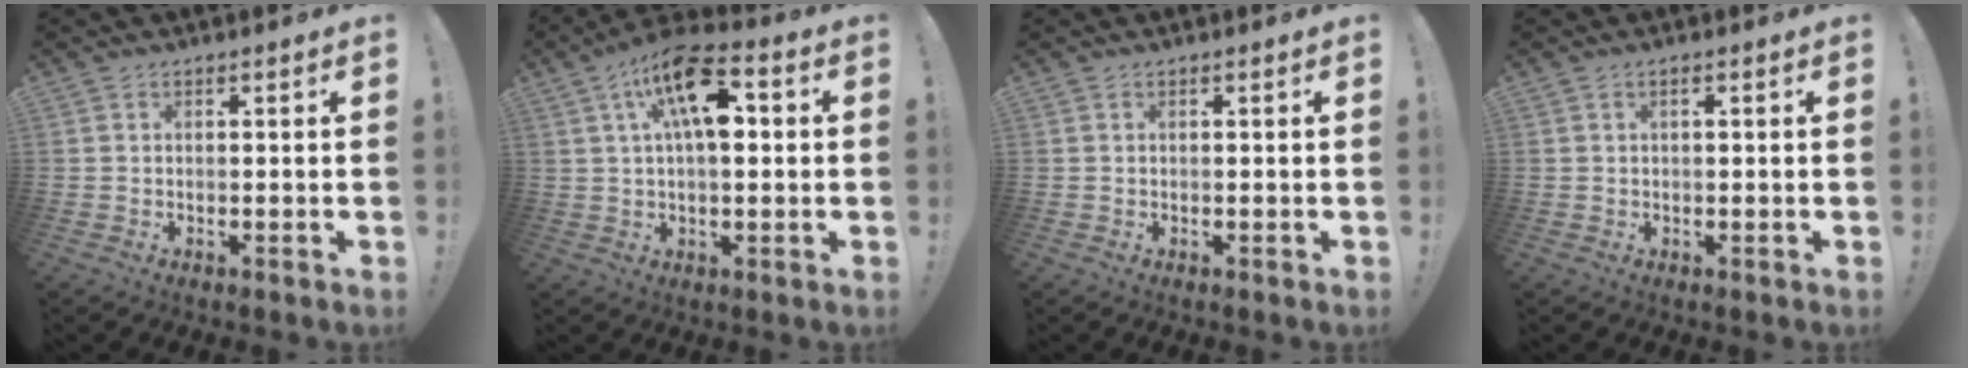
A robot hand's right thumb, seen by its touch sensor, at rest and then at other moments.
{"total": 14.7, "force": [4.7, 6.1, 12.5], "torque": [-0.209, -0.011, 0.076]}
{"total": 0.0}
{"total": 1.0, "force": [0.1, 0.1, 0.9], "torque": [-0.022, 0.004, 0.000]}